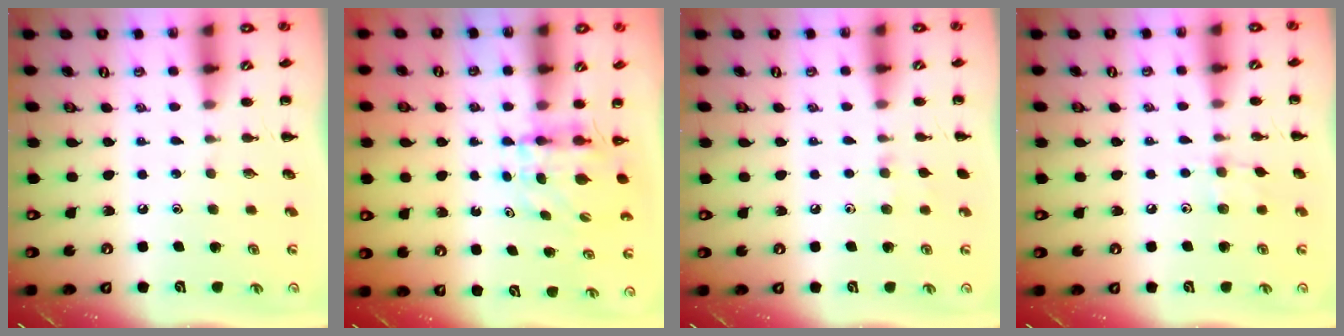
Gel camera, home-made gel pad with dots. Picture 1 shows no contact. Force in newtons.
{"total": 4.0, "press": 4.0, "slide": 0.1}
{"total": 4.6, "press": 4.2, "slide": 1.7}
{"total": 6.8, "press": 6.5, "slide": 1.9}